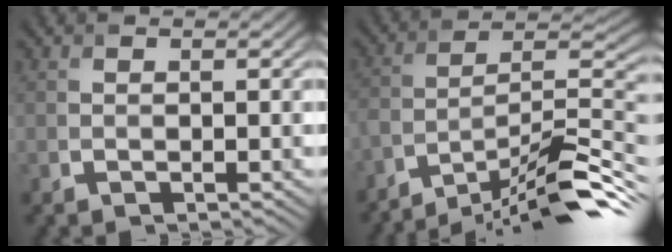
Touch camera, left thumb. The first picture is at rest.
{"total": 14.1, "force": [-11.3, 2.9, 7.9], "torque": [-0.138, 0.008, -0.191]}